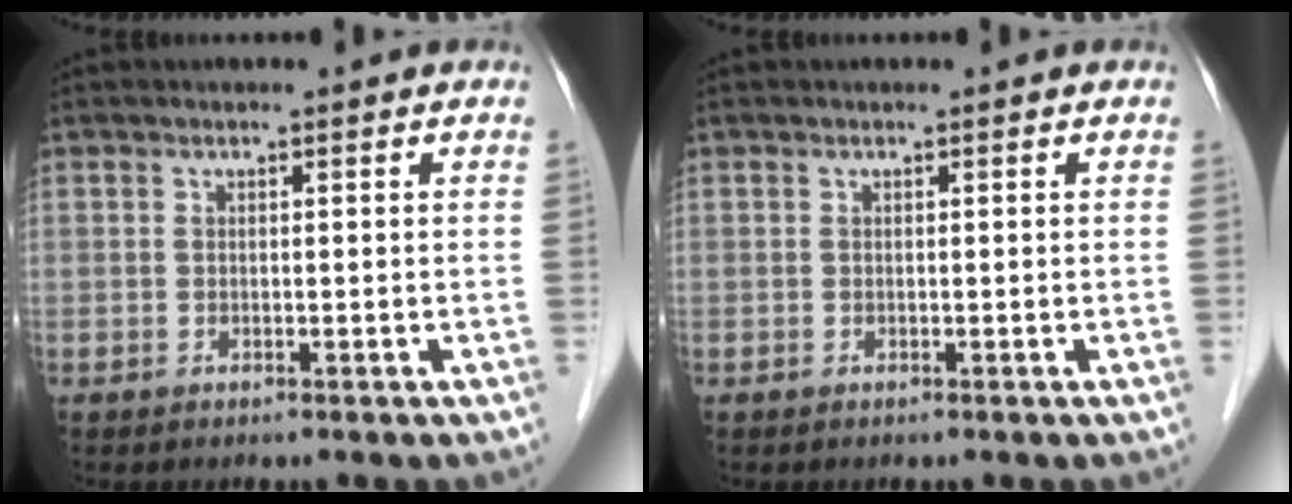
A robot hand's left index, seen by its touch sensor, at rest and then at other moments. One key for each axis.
{"total": 0.0}